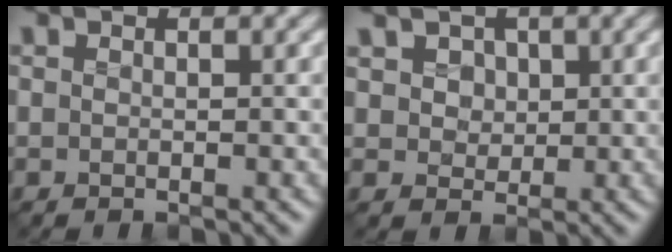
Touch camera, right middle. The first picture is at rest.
{"total": 3.4, "force": [1.7, 2.6, 1.4], "torque": [-0.045, 0.002, 0.032]}